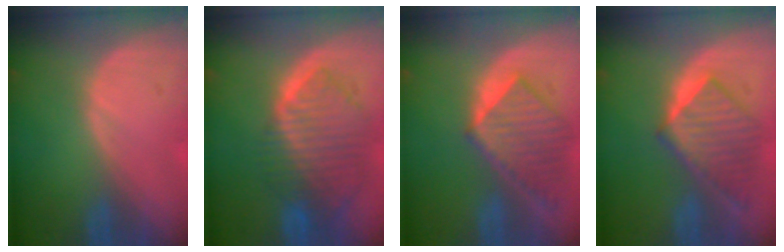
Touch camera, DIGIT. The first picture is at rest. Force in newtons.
{"total": 9.9, "press": 8.5, "slide": 5.1}
{"total": 8.2, "press": 7.5, "slide": 3.2}
{"total": 7.2, "press": 7.2, "slide": 0.5}